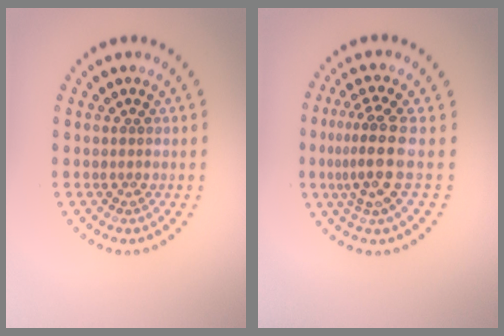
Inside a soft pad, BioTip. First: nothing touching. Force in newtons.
{"total": 3.8, "press": 2.9, "slide": 2.5}